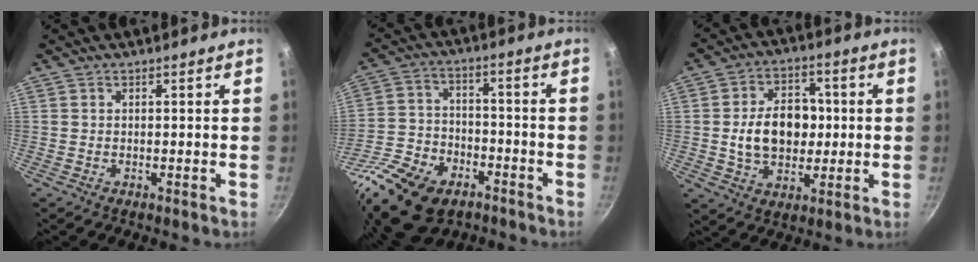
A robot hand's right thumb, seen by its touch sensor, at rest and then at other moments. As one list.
[{"total": 21.7, "force": [-12.2, 13.0, 12.3], "torque": [-0.239, 0.035, -0.214]}, {"total": 13.0, "force": [0.2, 9.5, 8.9], "torque": [-0.111, 0.011, 0.002]}]